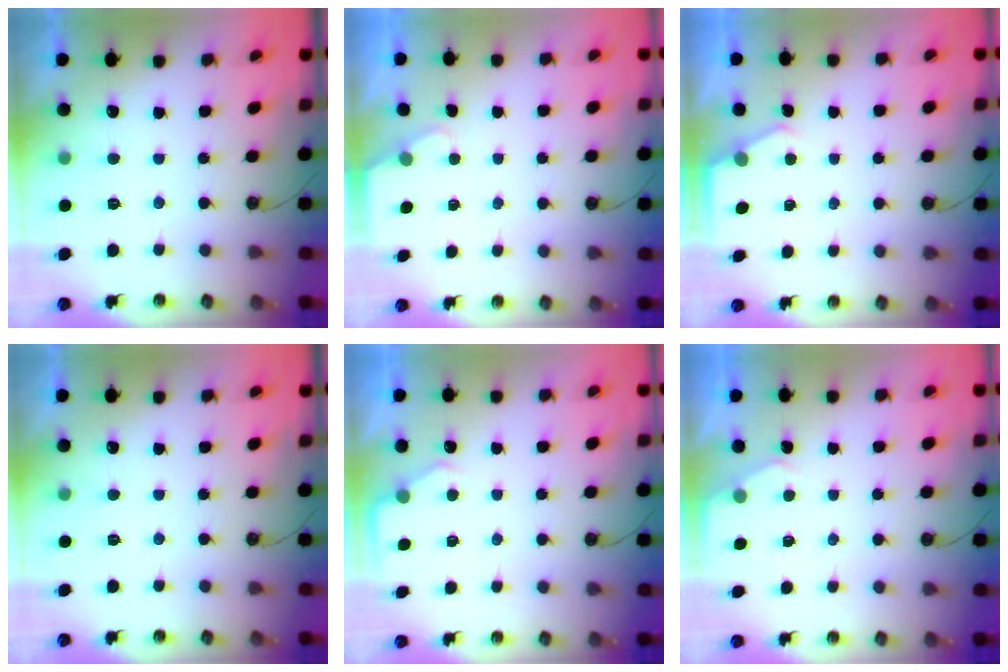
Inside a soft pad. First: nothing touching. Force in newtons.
{"total": 1.5, "press": 1.5, "slide": 0.3}
{"total": 2.8, "press": 2.8, "slide": 0.4}
{"total": 0.0}
{"total": 3.3, "press": 3.3, "slide": 0.4}
{"total": 3.0, "press": 2.9, "slide": 0.5}